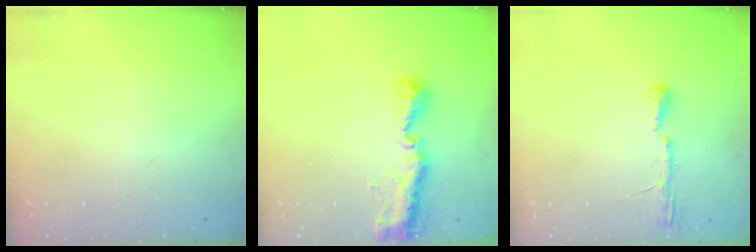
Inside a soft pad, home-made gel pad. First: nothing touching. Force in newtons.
{"total": 9.9, "press": 9.9, "slide": 0.7}
{"total": 4.3, "press": 4.2, "slide": 0.6}